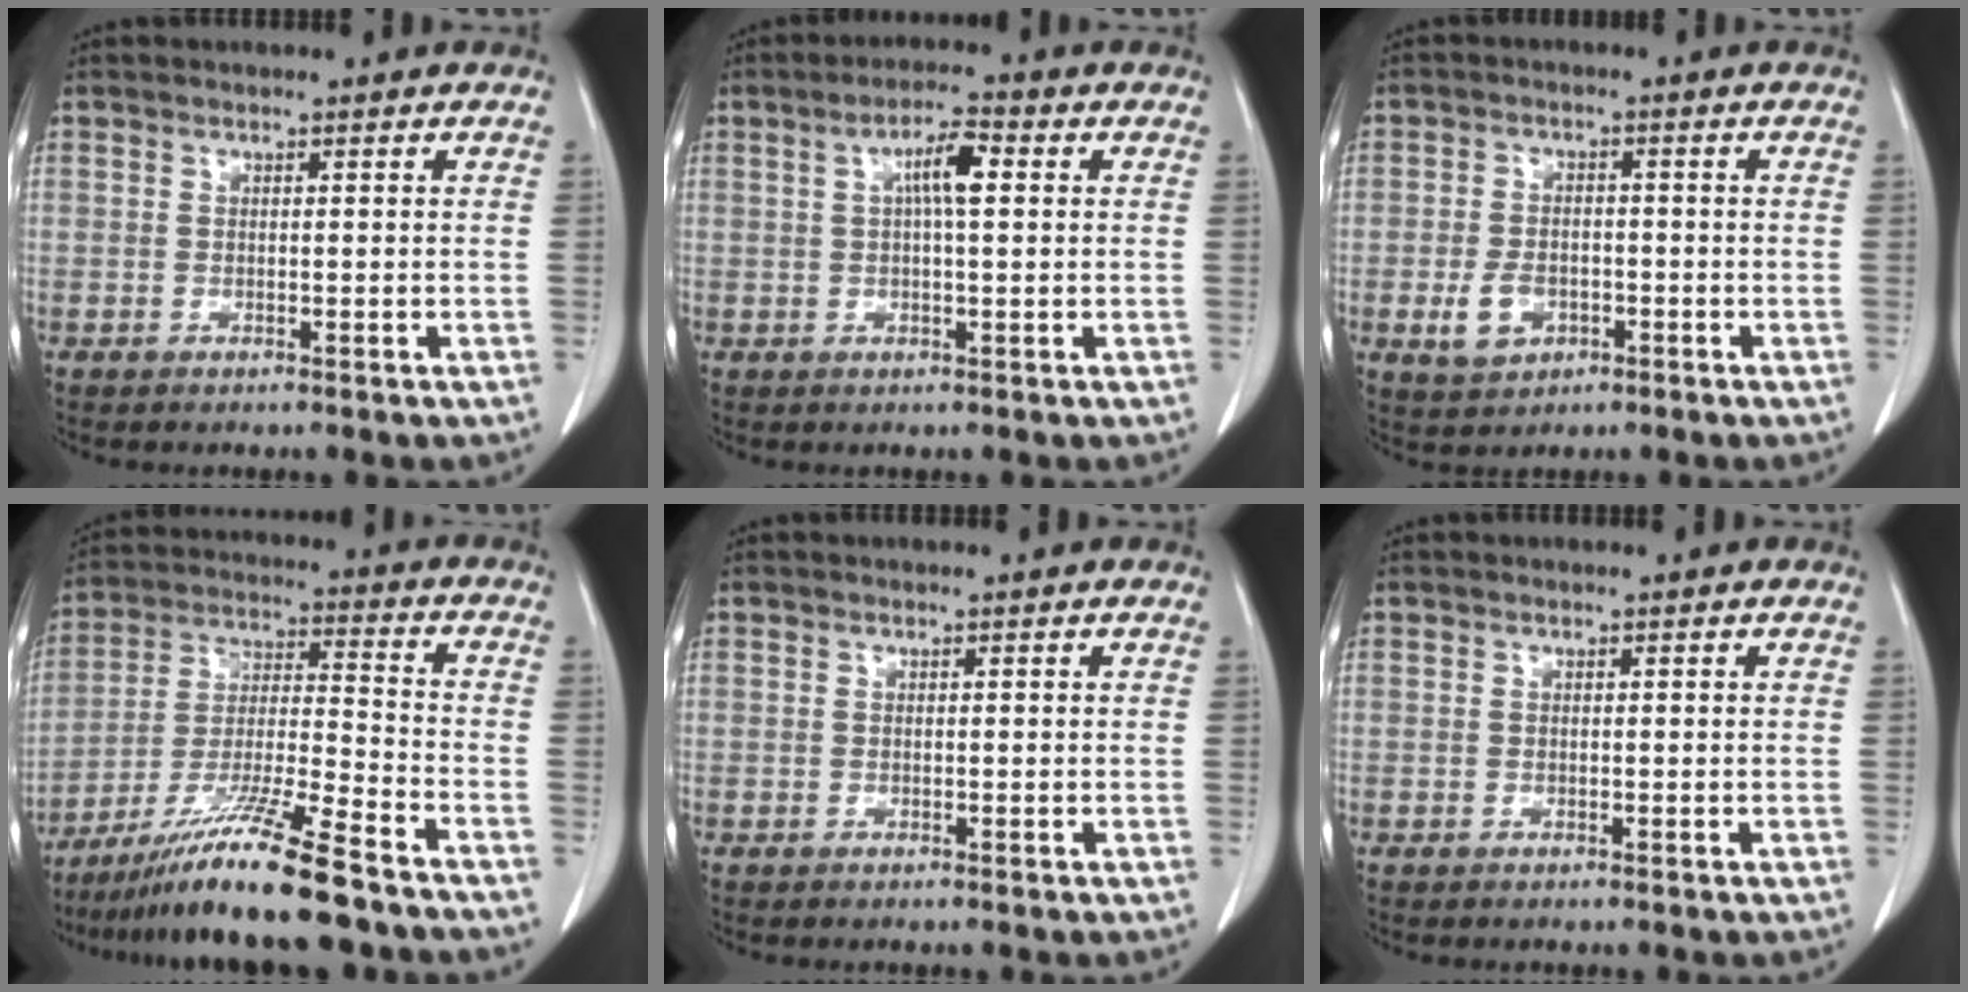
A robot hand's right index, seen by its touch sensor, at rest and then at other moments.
{"total": 5.0, "force": [1.1, 0.8, 4.8], "torque": [-0.088, 0.012, 0.018]}
{"total": 5.1, "force": [-1.9, 3.5, 3.2], "torque": [-0.064, 0.001, -0.026]}
{"total": 15.1, "force": [-11.5, -0.6, 9.8], "torque": [-0.187, -0.026, -0.206]}
{"total": 0.0}
{"total": 0.0}